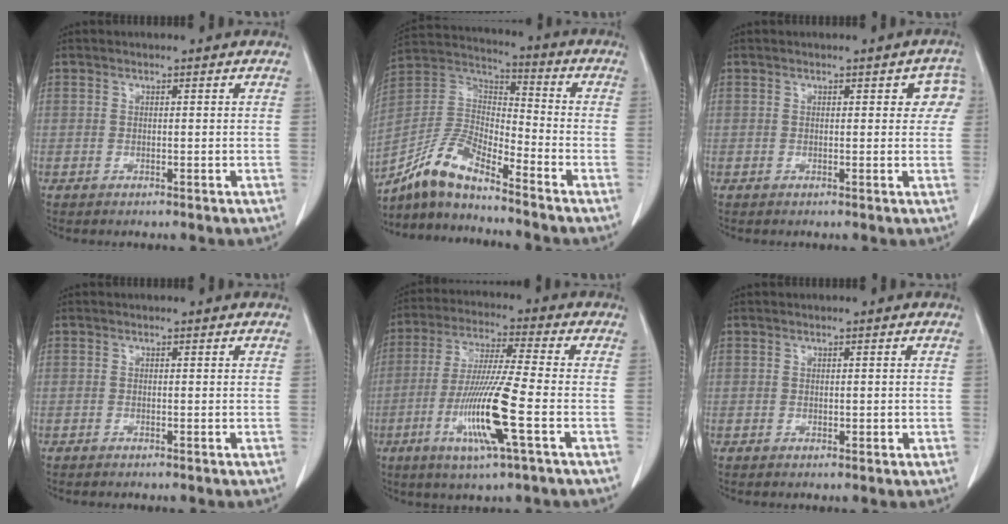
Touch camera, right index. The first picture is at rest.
{"total": 11.0, "force": [-9.2, 1.9, 5.6], "torque": [-0.128, 0.016, -0.180]}
{"total": 3.5, "force": [1.1, 1.7, 2.9], "torque": [-0.013, 0.008, 0.004]}
{"total": 0.0}
{"total": 12.8, "force": [-4.1, -0.3, 12.1], "torque": [-0.244, -0.018, -0.081]}
{"total": 0.7, "force": [0.0, 0.6, 0.4], "torque": [-0.003, 0.001, 0.004]}